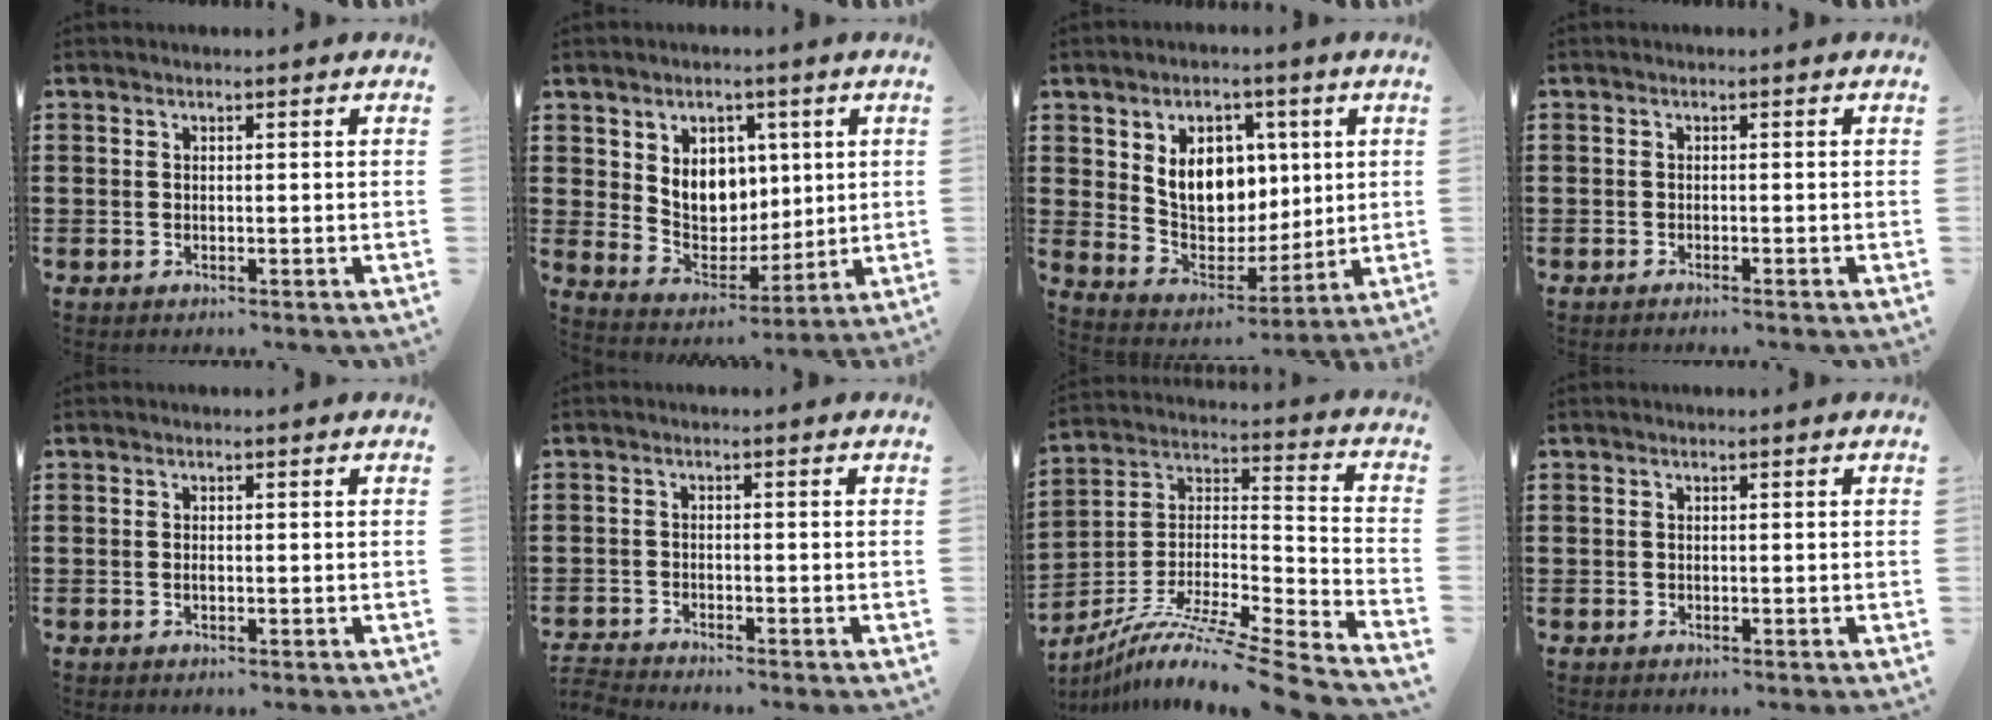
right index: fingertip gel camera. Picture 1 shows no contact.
{"total": 7.4, "force": [2.4, 6.2, 3.1], "torque": [-0.067, -0.006, 0.044]}
{"total": 9.4, "force": [2.5, 7.1, 5.5], "torque": [-0.104, 0.008, 0.045]}
{"total": 0.8, "force": [-0.8, -0.2, 0.1], "torque": [-0.004, -0.003, -0.016]}
{"total": 0.5, "force": [-0.2, 0.1, 0.5], "torque": [-0.011, -0.003, -0.003]}
{"total": 2.0, "force": [-2.0, 0.0, -0.1], "torque": [-0.001, 0.000, -0.043]}
{"total": 9.5, "force": [-7.6, 0.1, 5.7], "torque": [-0.100, -0.009, -0.150]}
{"total": 0.0}